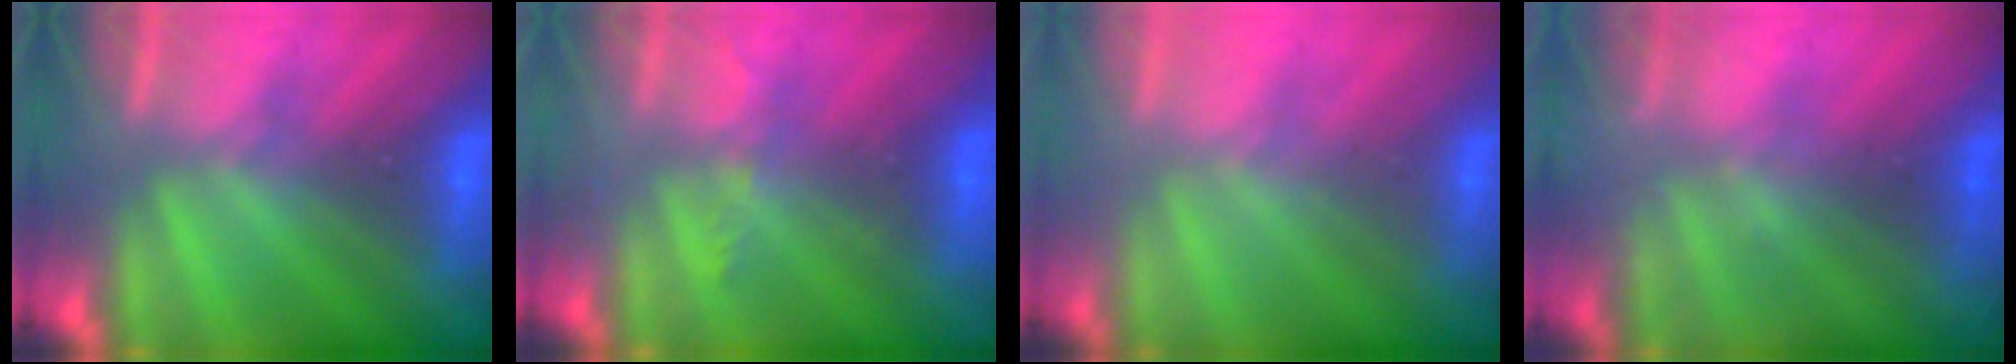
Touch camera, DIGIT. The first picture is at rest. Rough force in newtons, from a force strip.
{"total": 2.3}
{"total": 2.2}
{"total": 1.6}